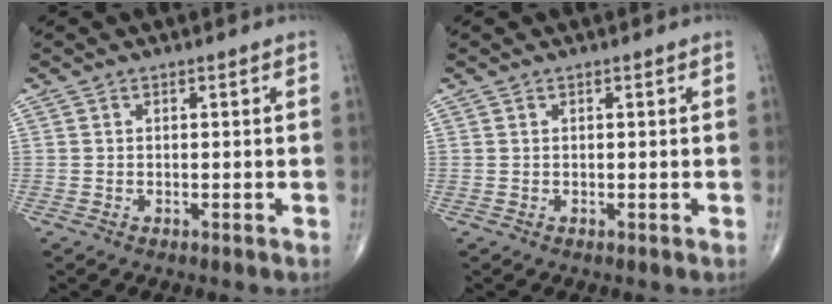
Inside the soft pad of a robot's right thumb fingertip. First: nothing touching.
{"total": 0.0}